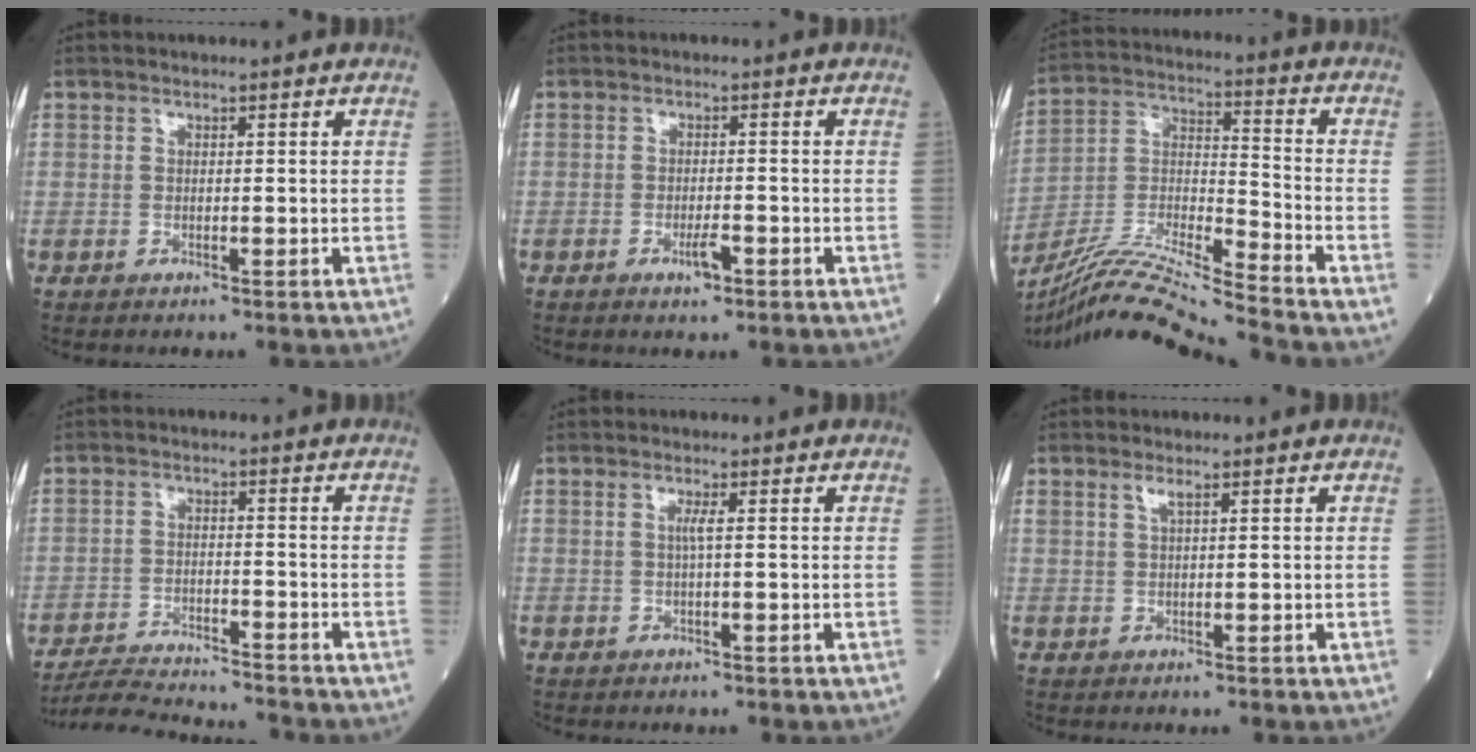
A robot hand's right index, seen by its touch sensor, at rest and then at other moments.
{"total": 2.5, "force": [-1.3, 0.6, 2.0], "torque": [-0.032, 0.001, -0.021]}
{"total": 16.2, "force": [-14.7, -1.9, 6.7], "torque": [-0.126, -0.004, -0.270]}
{"total": 10.7, "force": [-10.4, 0.2, 2.6], "torque": [-0.044, -0.003, -0.168]}
{"total": 1.1, "force": [0.1, -0.3, 1.1], "torque": [-0.023, 0.001, -0.001]}
{"total": 1.2, "force": [0.7, -0.1, 0.9], "torque": [-0.024, 0.004, 0.016]}